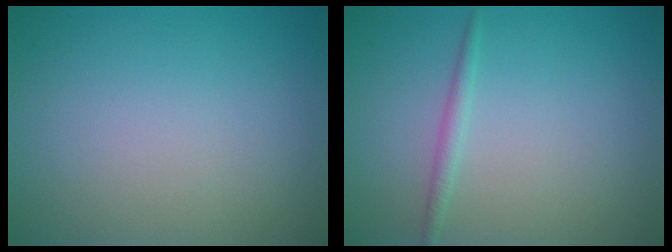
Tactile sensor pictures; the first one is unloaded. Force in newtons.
{"total": 1.1, "press": 1.1, "slide": 0.0}